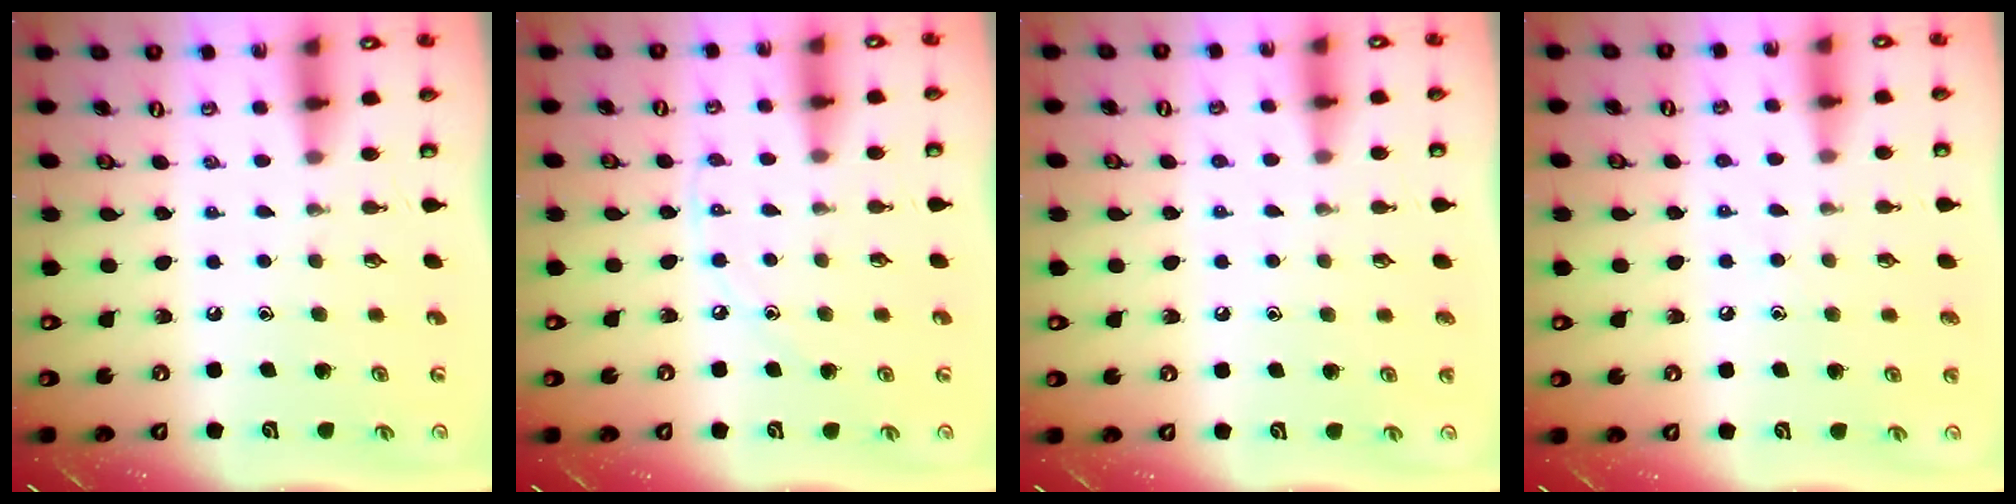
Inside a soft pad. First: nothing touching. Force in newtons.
{"total": 5.1, "press": 5.1, "slide": 0.7}
{"total": 4.2, "press": 4.1, "slide": 0.4}
{"total": 6.5, "press": 6.4, "slide": 0.8}